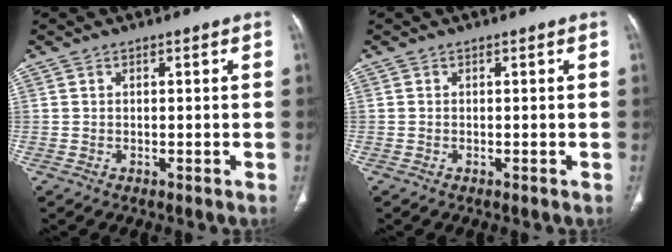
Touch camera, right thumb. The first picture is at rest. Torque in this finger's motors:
{"motor_torque": [-0.19, 0.05, 0.27, 0.16, -0.01]}